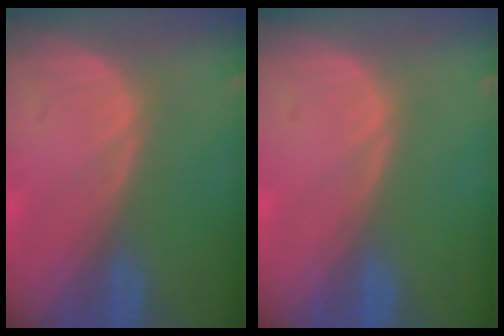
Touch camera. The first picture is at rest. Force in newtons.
{"total": 0.0}